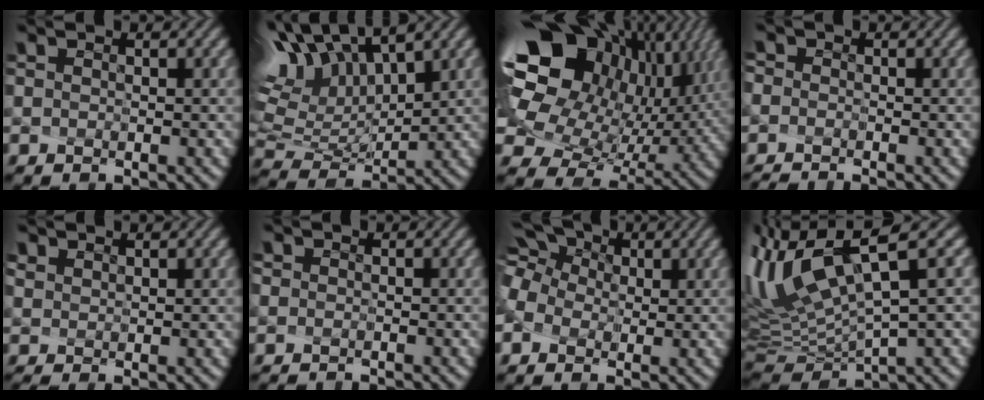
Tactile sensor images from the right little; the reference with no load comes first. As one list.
[{"total": 9.4, "force": [6.0, 3.8, 6.2], "torque": [-0.165, 0.009, 0.128]}, {"total": 19.1, "force": [5.6, 13.6, 12.2], "torque": [-0.291, -0.011, 0.154]}, {"total": 2.1, "force": [-1.9, 0.8, 0.5], "torque": [-0.027, -0.003, -0.021]}, {"total": 0.6, "force": [0.3, 0.4, 0.3], "torque": [-0.027, -0.008, 0.026]}, {"total": 1.1, "force": [-0.9, 0.6, 0.0], "torque": [-0.005, -0.002, -0.010]}, {"total": 6.9, "force": [1.1, 5.5, 4.1], "torque": [-0.099, 0.019, 0.004]}, {"total": 8.6, "force": [3.3, 1.3, 7.9], "torque": [-0.188, -0.003, 0.093]}]